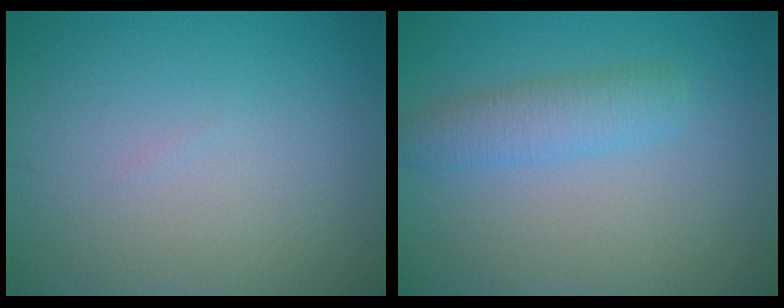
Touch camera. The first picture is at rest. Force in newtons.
{"total": 2.8, "press": 2.8, "slide": 0.1}